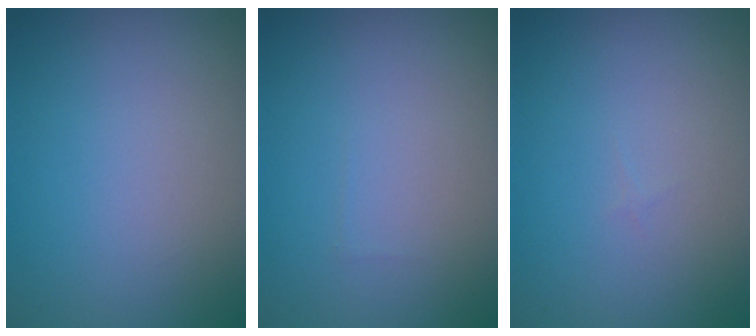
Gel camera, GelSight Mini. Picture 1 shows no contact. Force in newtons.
{"total": 0.0}
{"total": 0.0}